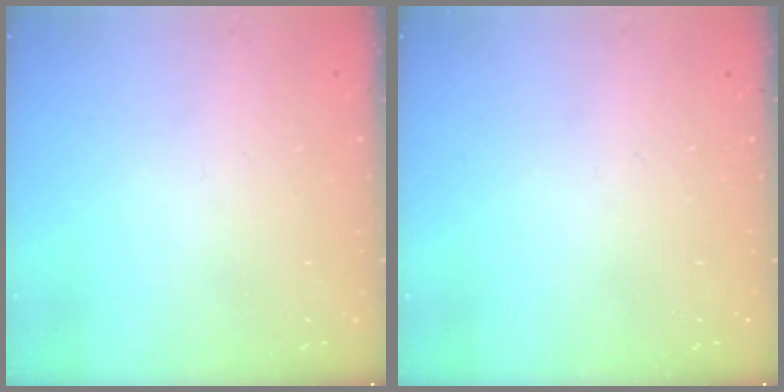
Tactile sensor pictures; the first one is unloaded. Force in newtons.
{"total": 0.0}